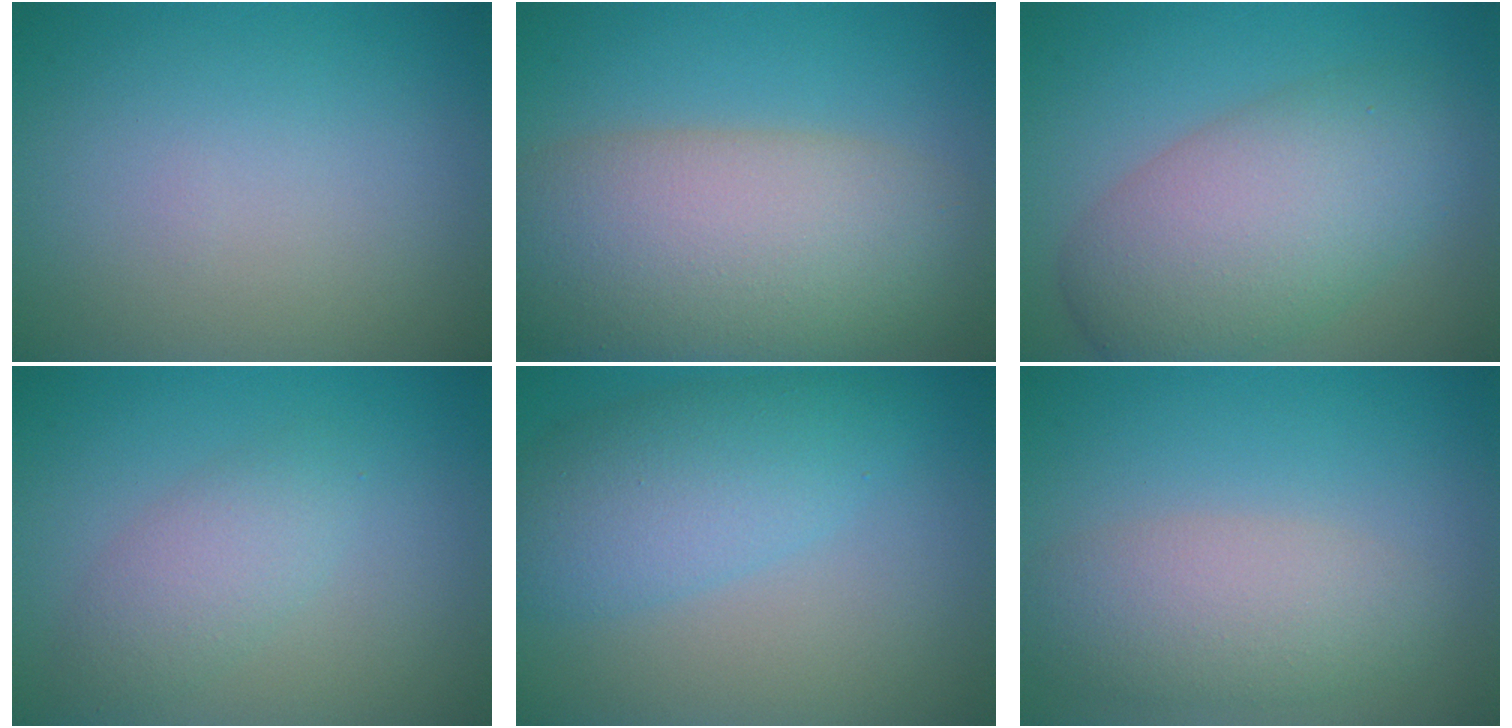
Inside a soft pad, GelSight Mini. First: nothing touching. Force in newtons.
{"total": 11.4, "press": 11.4, "slide": 1.0}
{"total": 8.0, "press": 8.0, "slide": 0.4}
{"total": 2.7, "press": 2.7, "slide": 0.0}
{"total": 5.2, "press": 5.2, "slide": 0.1}
{"total": 4.3, "press": 4.3, "slide": 0.2}